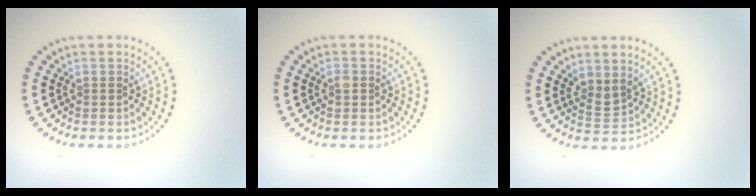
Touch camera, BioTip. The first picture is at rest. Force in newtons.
{"total": 1.0, "press": 1.0, "slide": 0.1}
{"total": 1.9, "press": 1.5, "slide": 1.2}